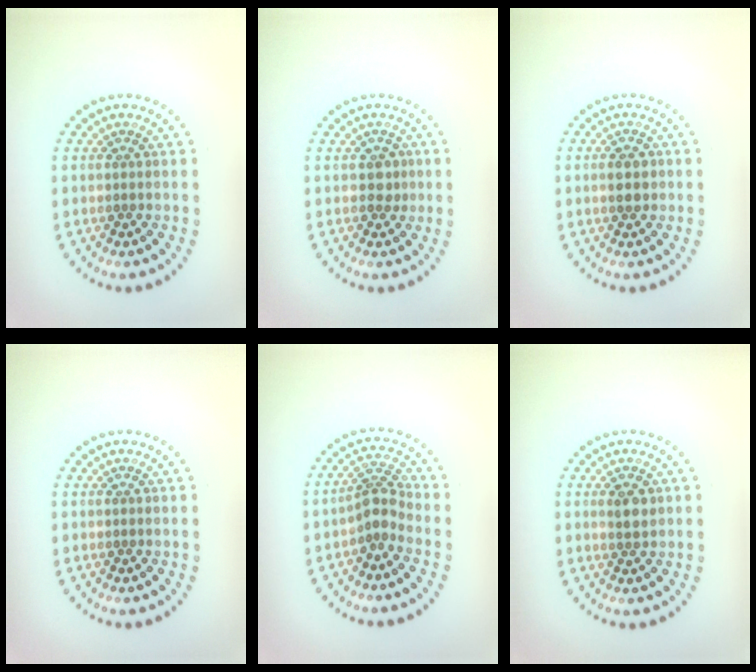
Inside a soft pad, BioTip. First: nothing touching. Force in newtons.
{"total": 1.2, "press": 1.2, "slide": 0.4}
{"total": 2.3, "press": 2.3, "slide": 0.1}
{"total": 0.0}
{"total": 2.5, "press": 1.9, "slide": 1.6}
{"total": 1.7, "press": 1.6, "slide": 0.5}